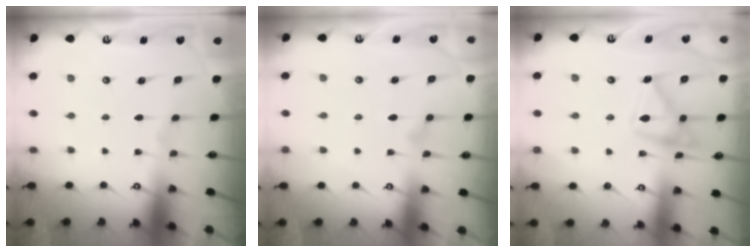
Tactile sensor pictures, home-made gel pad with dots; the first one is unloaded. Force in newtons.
{"total": 6.7, "press": 6.7, "slide": 0.5}
{"total": 14.7, "press": 14.7, "slide": 0.4}